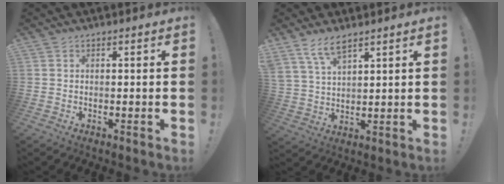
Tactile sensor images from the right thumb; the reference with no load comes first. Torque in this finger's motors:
{"motor_torque": [0.37, 0.55, 0.71, 0.51, 0.32]}